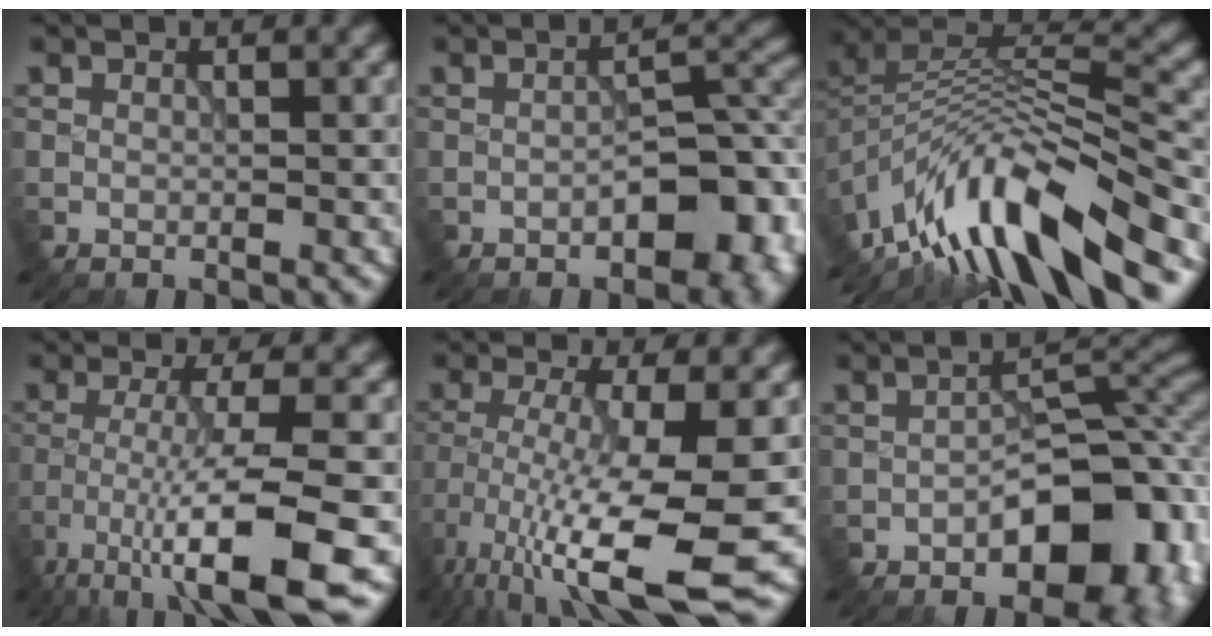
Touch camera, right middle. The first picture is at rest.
{"total": 7.1, "force": [-2.6, 3.4, 5.7], "torque": [-0.067, 0.009, -0.041]}
{"total": 12.3, "force": [-7.8, 4.3, 8.5], "torque": [-0.166, 0.027, -0.134]}
{"total": 8.4, "force": [-4.6, 1.2, 6.9], "torque": [-0.113, 0.001, -0.087]}
{"total": 11.3, "force": [-5.4, 2.2, 9.7], "torque": [-0.192, -0.022, -0.087]}
{"total": 10.6, "force": [-3.4, 6.0, 8.0], "torque": [-0.101, -0.003, -0.051]}